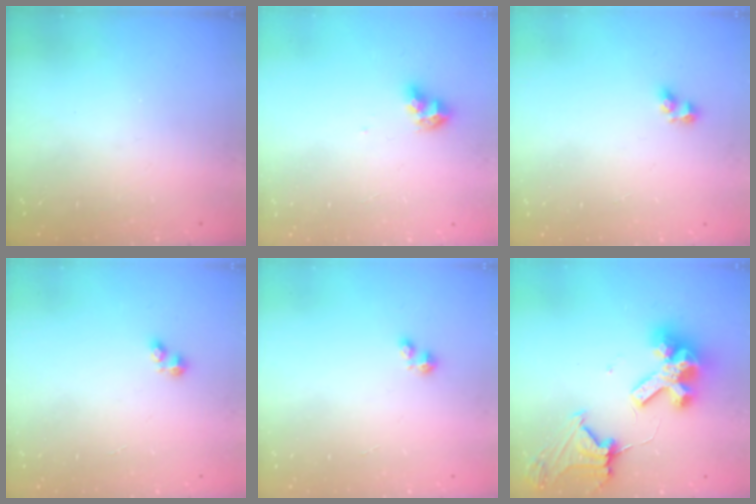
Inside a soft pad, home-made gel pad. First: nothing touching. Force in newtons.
{"total": 6.3, "press": 6.2, "slide": 1.1}
{"total": 3.9, "press": 3.8, "slide": 0.9}
{"total": 2.5, "press": 2.4, "slide": 0.3}
{"total": 1.9, "press": 1.9, "slide": 0.2}
{"total": 15.9, "press": 15.8, "slide": 1.6}